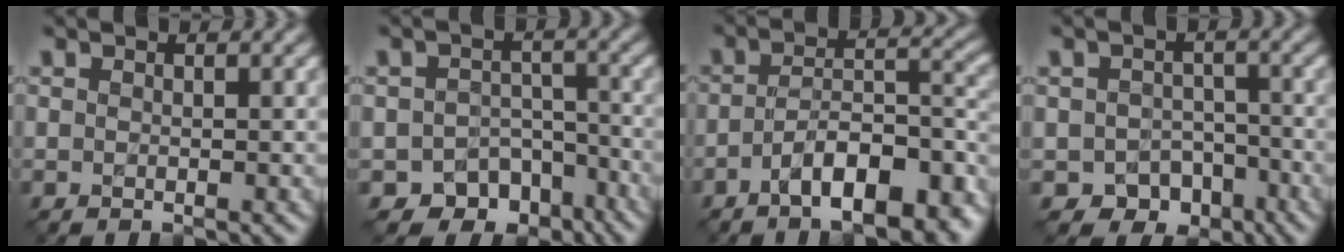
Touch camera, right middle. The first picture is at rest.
{"total": 7.3, "force": [-5.4, 4.6, 1.7], "torque": [0.002, -0.003, -0.063]}
{"total": 9.3, "force": [-4.7, 3.5, 7.2], "torque": [-0.104, 0.004, -0.075]}
{"total": 4.0, "force": [-2.3, 3.0, 1.4], "torque": [-0.011, -0.004, -0.029]}